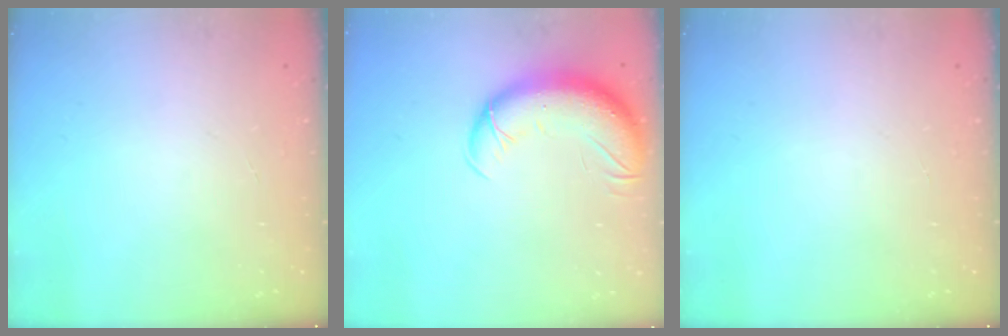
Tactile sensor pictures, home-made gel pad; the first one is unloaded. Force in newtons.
{"total": 12.3, "press": 11.9, "slide": 3.0}
{"total": 0.0}